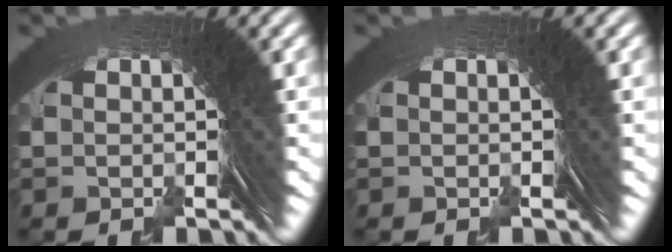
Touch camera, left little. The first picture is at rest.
{"total": 0.0}